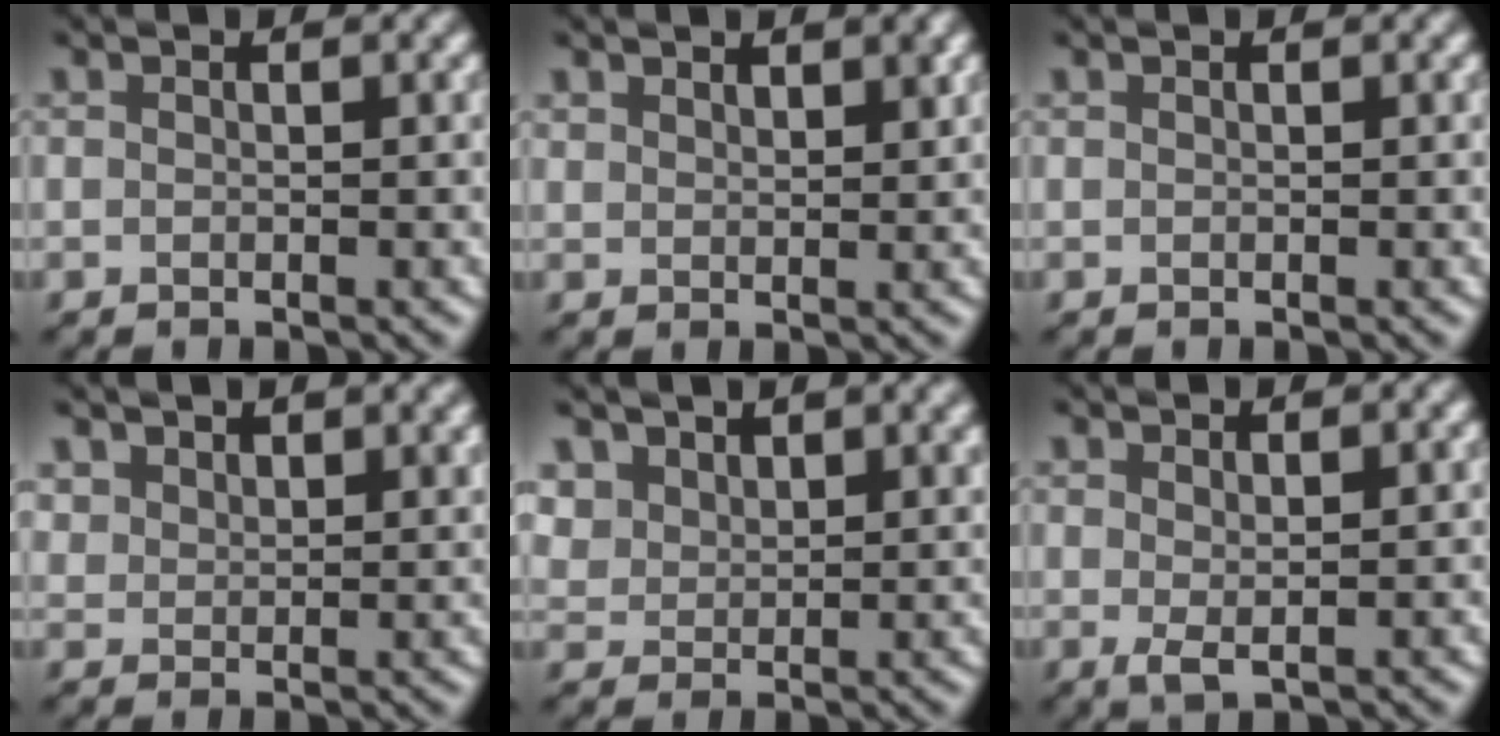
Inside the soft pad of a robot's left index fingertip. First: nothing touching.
{"total": 2.3, "force": [1.8, 0.9, 1.0], "torque": [-0.019, 0.000, 0.037]}
{"total": 0.0}
{"total": 4.2, "force": [3.3, 2.1, 1.4], "torque": [-0.043, -0.002, 0.060]}
{"total": 5.5, "force": [4.1, 2.9, 2.3], "torque": [-0.073, 0.001, 0.073]}
{"total": 1.2, "force": [0.5, 0.3, 1.1], "torque": [-0.024, -0.005, 0.012]}